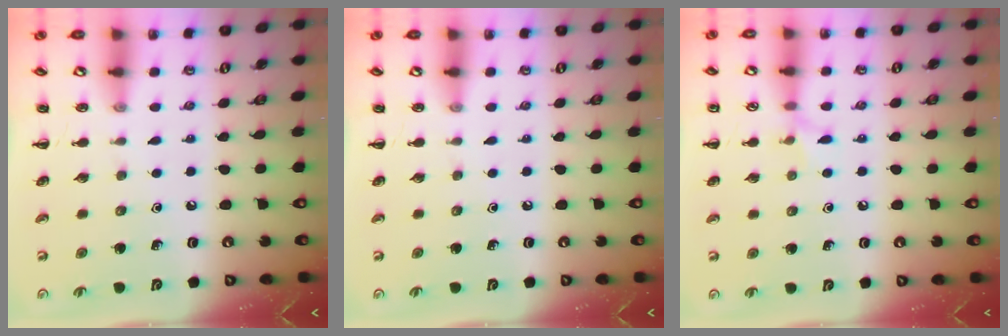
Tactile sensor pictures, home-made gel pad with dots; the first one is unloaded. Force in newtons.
{"total": 0.0}
{"total": 5.3, "press": 4.9, "slide": 1.9}